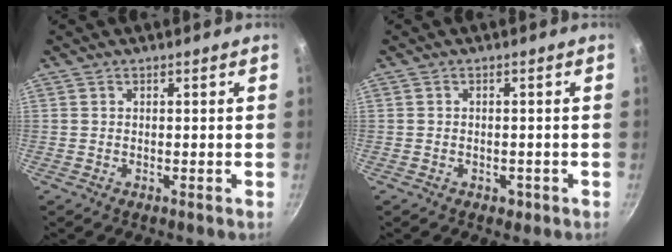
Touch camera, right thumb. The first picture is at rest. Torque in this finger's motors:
{"motor_torque": [-0.03, 0.18, -0.25, 0.09, 0.04]}